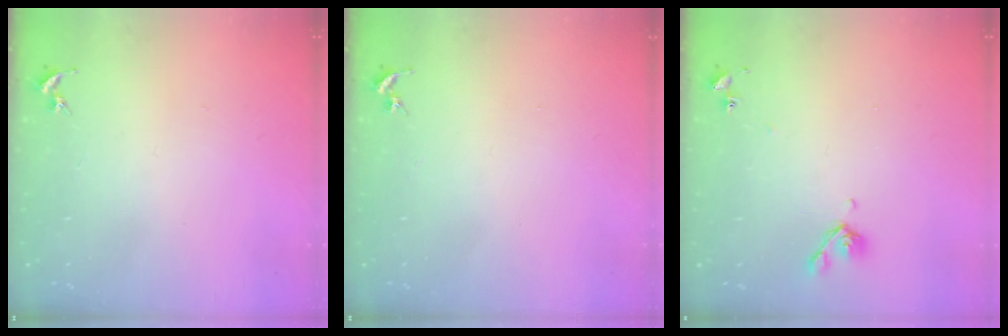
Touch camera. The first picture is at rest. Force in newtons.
{"total": 0.0}
{"total": 7.1, "press": 7.0, "slide": 0.8}